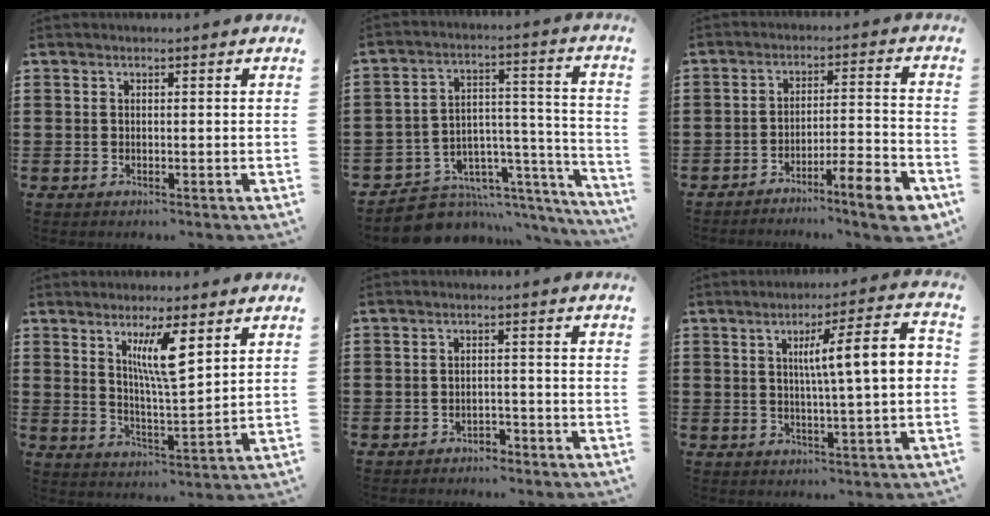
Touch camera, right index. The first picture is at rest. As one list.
[{"total": 6.4, "force": [-5.1, 3.7, 1.1], "torque": [-0.025, 0.004, -0.090]}, {"total": 8.0, "force": [-6.5, 0.5, 4.7], "torque": [-0.069, 0.006, -0.118]}, {"total": 7.4, "force": [3.6, 1.3, 6.4], "torque": [-0.117, -0.004, 0.056]}, {"total": 1.9, "force": [-1.8, 0.5, 0.2], "torque": [-0.011, 0.001, -0.039]}, {"total": 9.0, "force": [1.1, 0.5, 8.9], "torque": [-0.150, -0.005, 0.006]}]